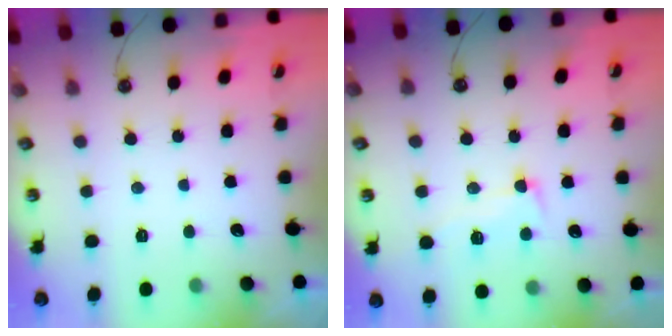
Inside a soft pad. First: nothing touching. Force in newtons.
{"total": 5.0, "press": 4.9, "slide": 1.2}